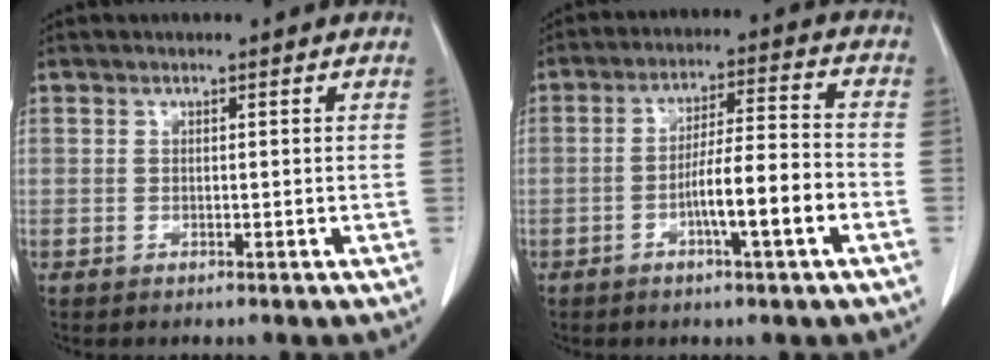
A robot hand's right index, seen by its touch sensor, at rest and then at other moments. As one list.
[{"total": 8.7, "force": [-3.2, 0.3, 8.1], "torque": [-0.139, 0.012, -0.051]}]